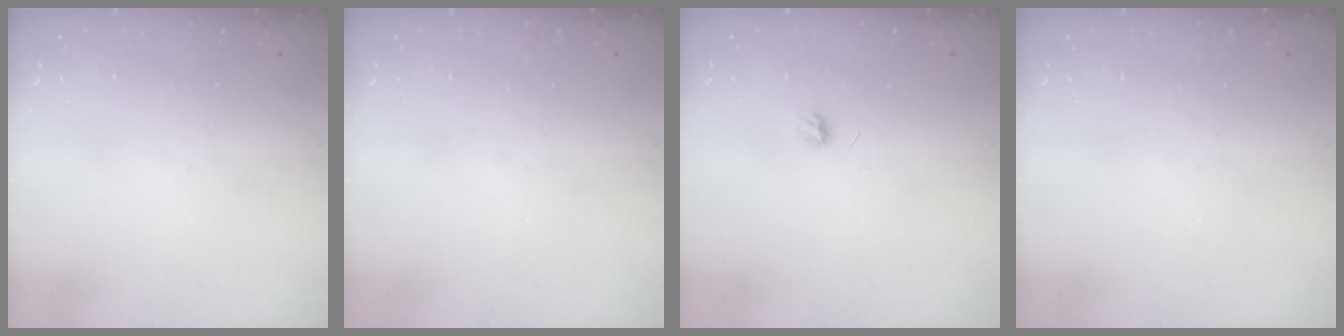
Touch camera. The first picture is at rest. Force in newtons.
{"total": 0.0}
{"total": 4.0, "press": 4.0, "slide": 0.4}
{"total": 0.0}